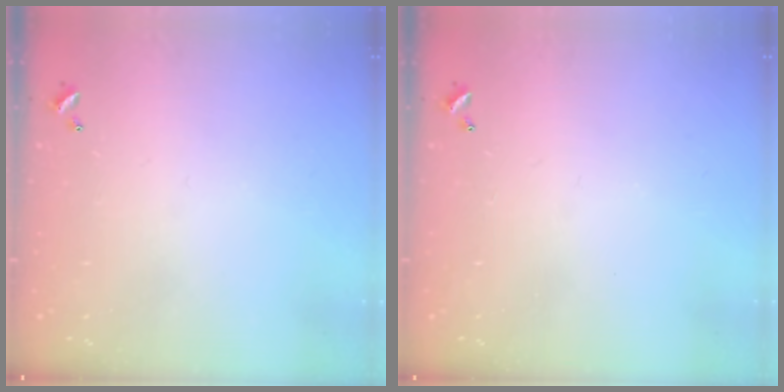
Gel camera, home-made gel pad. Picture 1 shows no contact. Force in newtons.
{"total": 0.0}